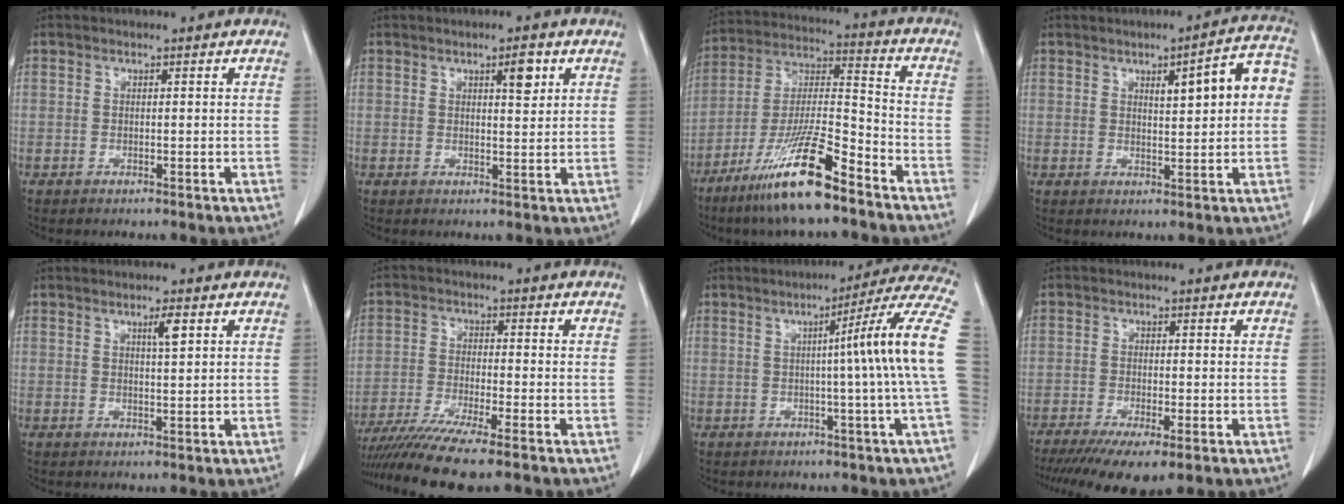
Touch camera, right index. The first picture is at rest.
{"total": 3.2, "force": [1.6, 0.7, 2.7], "torque": [-0.040, -0.004, 0.023]}
{"total": 15.2, "force": [-10.1, 1.3, 11.3], "torque": [-0.227, -0.024, -0.188]}
{"total": 8.1, "force": [1.6, 1.4, 7.8], "torque": [-0.103, 0.022, 0.021]}
{"total": 2.4, "force": [1.1, 0.1, 2.1], "torque": [-0.039, -0.002, 0.018]}
{"total": 11.2, "force": [-9.0, -0.5, 6.5], "torque": [-0.104, -0.027, -0.149]}
{"total": 13.0, "force": [0.2, -2.4, 12.8], "torque": [-0.153, 0.014, -0.006]}
{"total": 9.1, "force": [-5.9, 1.7, 6.6], "torque": [-0.105, -0.022, -0.096]}